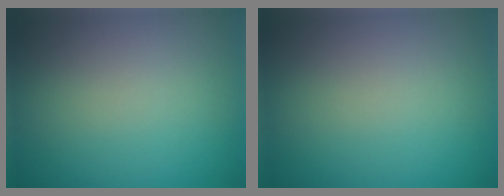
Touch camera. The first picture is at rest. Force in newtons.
{"total": 0.0}